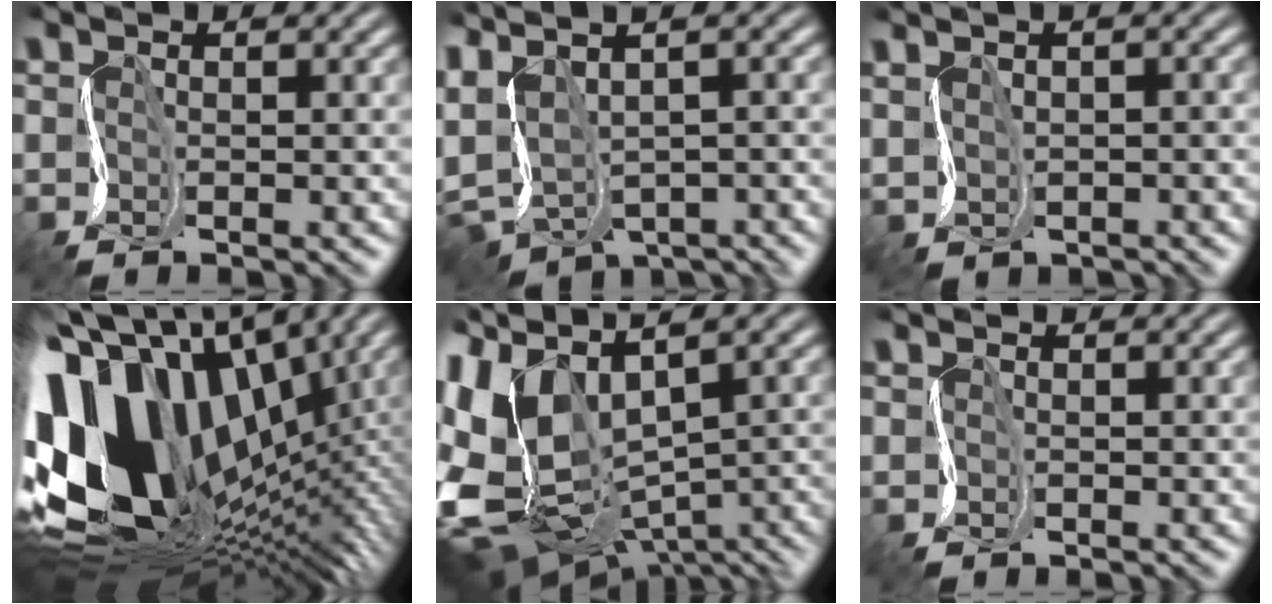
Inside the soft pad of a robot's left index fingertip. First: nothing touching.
{"total": 4.7, "force": [-1.7, 2.1, 3.8], "torque": [-0.081, -0.004, 0.008]}
{"total": 0.8, "force": [-0.3, -0.7, -0.4], "torque": [-0.001, -0.010, 0.003]}
{"total": 16.6, "force": [1.9, 10.3, 12.8], "torque": [-0.251, -0.034, 0.067]}
{"total": 11.1, "force": [-1.0, 6.0, 9.3], "torque": [-0.226, -0.018, 0.025]}
{"total": 1.4, "force": [0.3, 1.3, 0.3], "torque": [-0.008, 0.005, -0.015]}